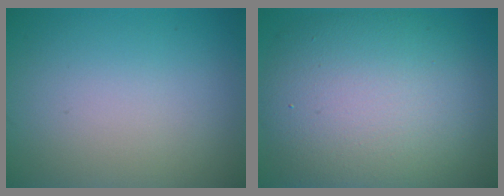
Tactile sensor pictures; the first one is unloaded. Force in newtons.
{"total": 11.7, "press": 11.7, "slide": 0.4}